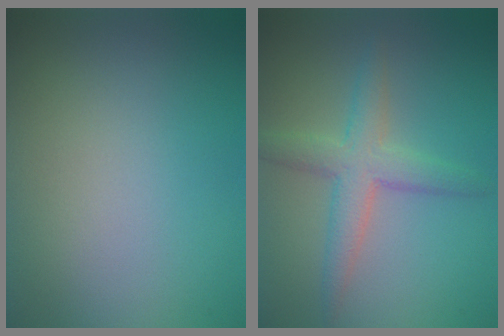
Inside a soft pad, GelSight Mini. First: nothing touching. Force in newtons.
{"total": 3.6, "press": 3.6, "slide": 0.2}